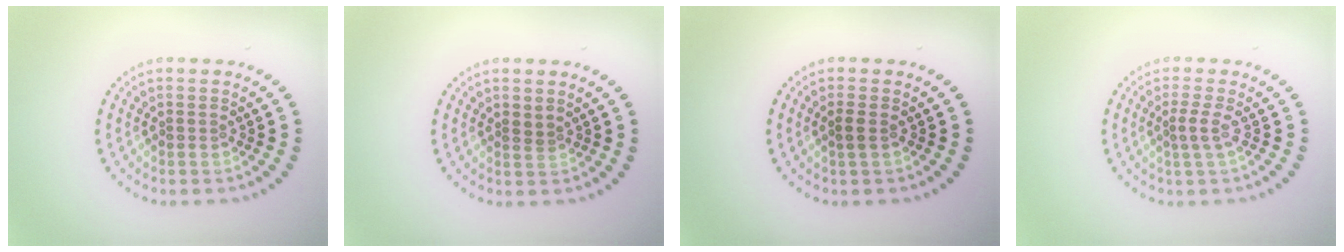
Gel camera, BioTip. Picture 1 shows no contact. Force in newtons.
{"total": 0.6, "press": 0.3, "slide": 0.5}
{"total": 0.9, "press": 0.8, "slide": 0.4}
{"total": 1.3, "press": 0.9, "slide": 1.0}